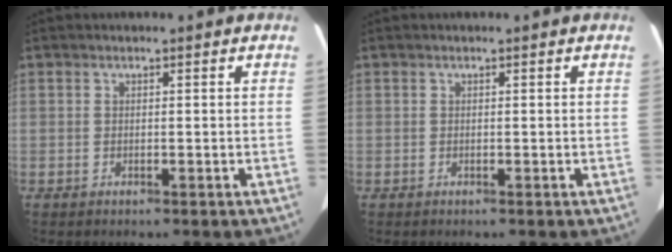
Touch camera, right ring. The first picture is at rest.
{"total": 0.0}